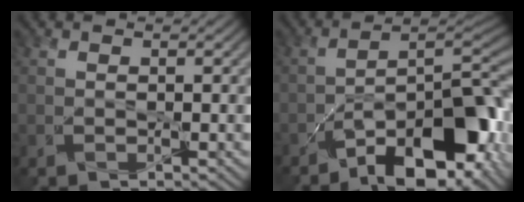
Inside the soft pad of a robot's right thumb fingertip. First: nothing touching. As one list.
[{"total": 14.7, "force": [-7.9, 6.0, 10.8], "torque": [-0.131, -0.004, -0.140]}]